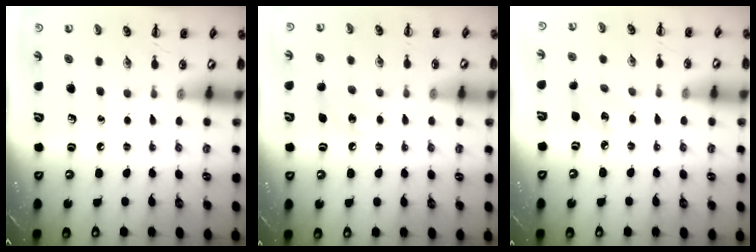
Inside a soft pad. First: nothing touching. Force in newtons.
{"total": 6.0, "press": 5.8, "slide": 1.6}
{"total": 5.6, "press": 5.4, "slide": 1.4}